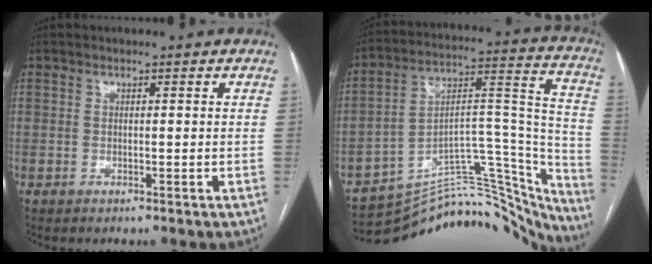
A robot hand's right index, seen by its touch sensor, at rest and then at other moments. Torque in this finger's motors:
{"motor_torque": [-1.21, -0.92, -1.05, -0.21]}